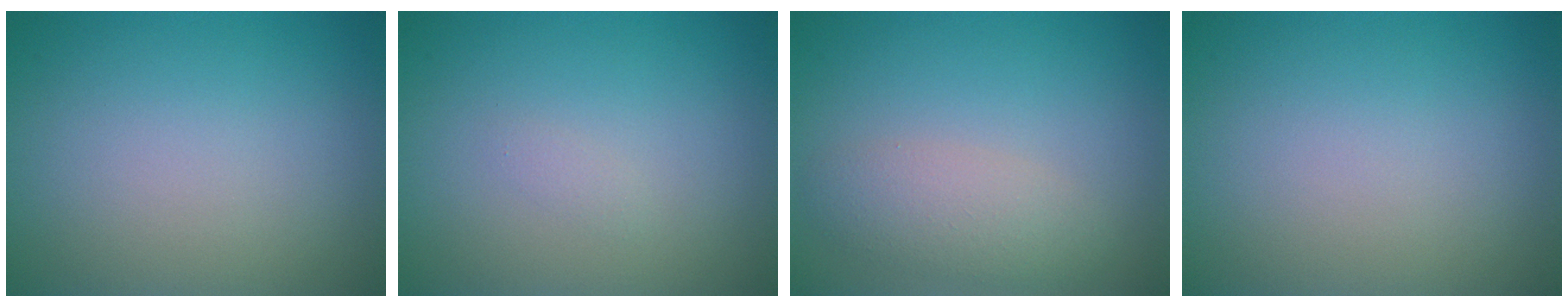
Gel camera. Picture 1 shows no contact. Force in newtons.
{"total": 0.6, "press": 0.6, "slide": 0.0}
{"total": 3.0, "press": 3.0, "slide": 0.1}
{"total": 0.0}